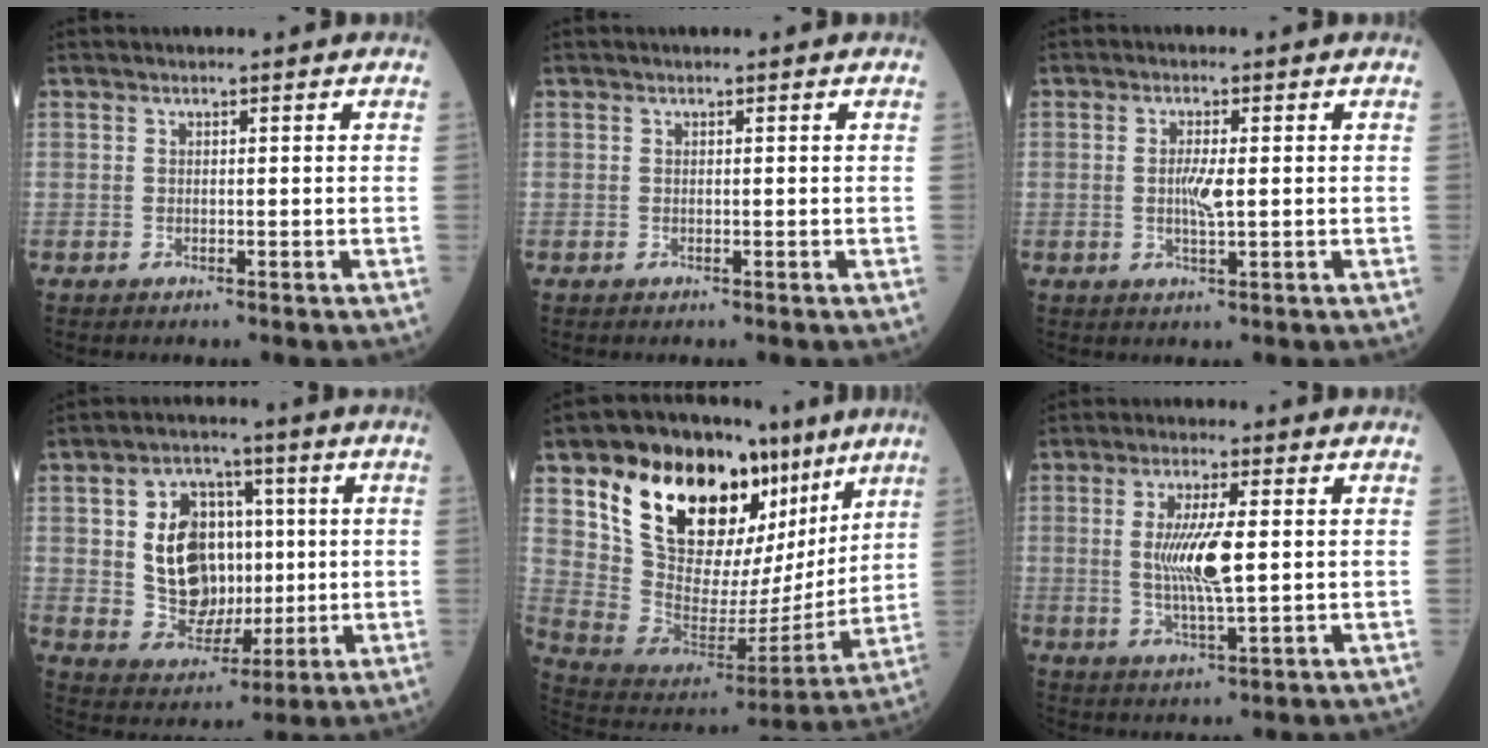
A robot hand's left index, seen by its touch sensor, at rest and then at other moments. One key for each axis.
{"total": 0.0}
{"total": 3.1, "fx": 0.0, "fy": 0.5, "fz": 3.1, "tx": -0.062, "ty": -0.001, "tz": 0.004}
{"total": 11.9, "fx": 1.7, "fy": 8.8, "fz": 7.9, "tx": -0.158, "ty": 0.026, "tz": 0.043}
{"total": 24.7, "fx": 13.8, "fy": 12.8, "fz": 16.0, "tx": -0.229, "ty": 0.033, "tz": 0.243}
{"total": 8.1, "fx": 0.6, "fy": 1.1, "fz": 8.0, "tx": -0.165, "ty": -0.006, "tz": 0.016}